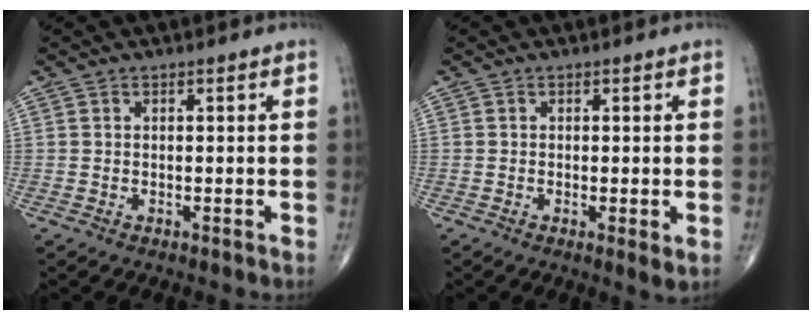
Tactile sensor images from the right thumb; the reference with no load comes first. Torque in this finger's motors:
{"motor_torque": [-0.46, 0.36, -0.27, -0.01, -0.02]}